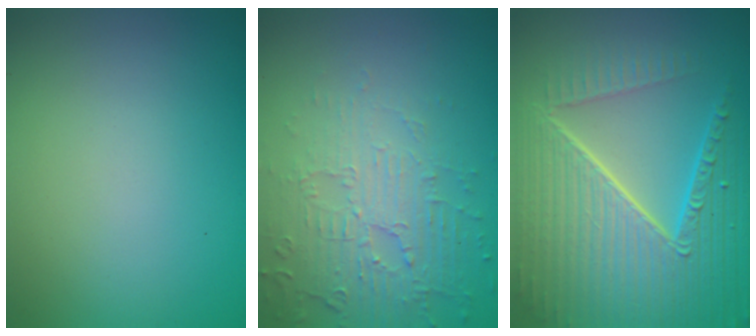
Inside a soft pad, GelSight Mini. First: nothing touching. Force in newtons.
{"total": 4.5, "press": 3.3, "slide": 3.1}
{"total": 10.5, "press": 6.7, "slide": 8.1}